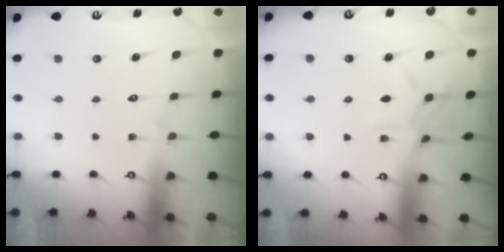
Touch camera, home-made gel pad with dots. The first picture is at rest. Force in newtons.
{"total": 6.4, "press": 6.4, "slide": 0.3}